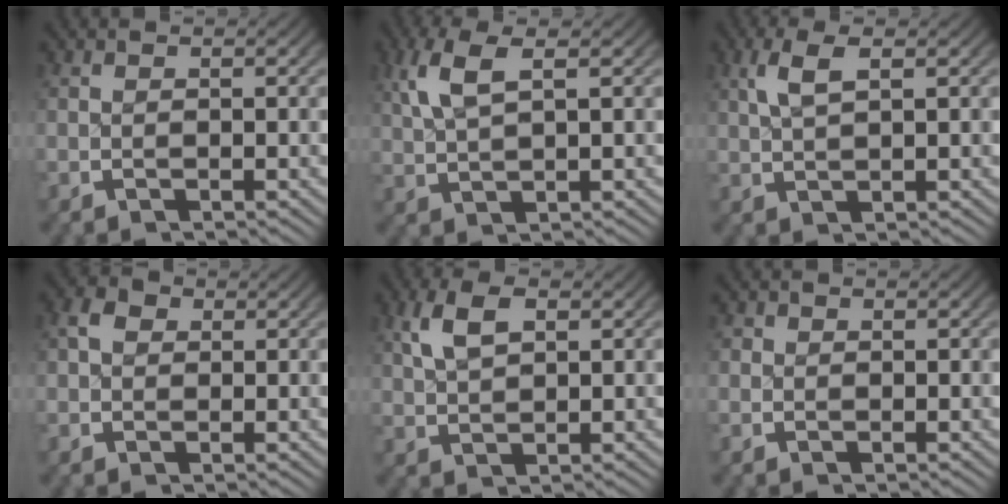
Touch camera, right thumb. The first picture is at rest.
{"total": 4.0, "force": [2.3, 1.1, 3.1], "torque": [-0.070, 0.008, 0.051]}
{"total": 2.9, "force": [1.7, 0.5, 2.3], "torque": [-0.047, 0.008, 0.039]}
{"total": 2.4, "force": [1.0, 1.7, 1.3], "torque": [-0.025, -0.001, 0.014]}
{"total": 3.7, "force": [2.1, 1.4, 2.7], "torque": [-0.055, 0.006, 0.046]}
{"total": 0.8, "force": [0.0, 0.8, 0.2], "torque": [-0.001, -0.003, -0.001]}